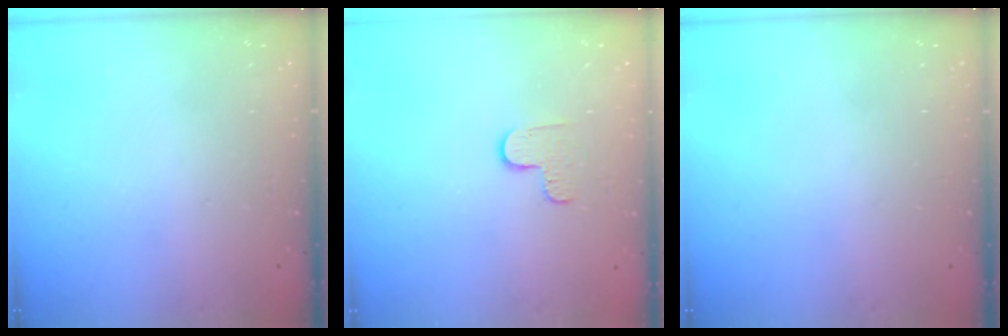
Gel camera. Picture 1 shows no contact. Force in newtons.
{"total": 5.4, "press": 5.4, "slide": 0.5}
{"total": 0.0}